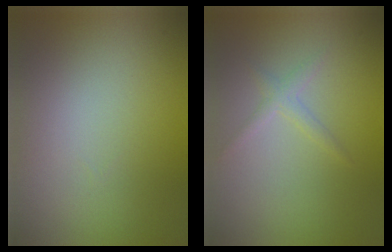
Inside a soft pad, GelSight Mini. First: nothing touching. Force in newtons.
{"total": 1.2, "press": 1.2, "slide": 0.1}